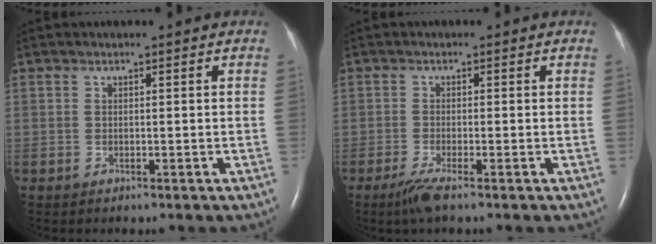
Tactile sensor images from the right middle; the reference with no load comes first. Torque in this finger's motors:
{"motor_torque": [0.67, -0.49, 0.12, 0.03]}